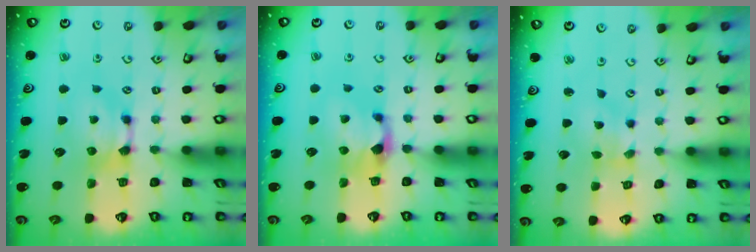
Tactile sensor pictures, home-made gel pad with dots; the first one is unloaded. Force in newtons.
{"total": 1.1, "press": 0.3, "slide": 1.1}
{"total": 2.1, "press": 1.8, "slide": 1.0}